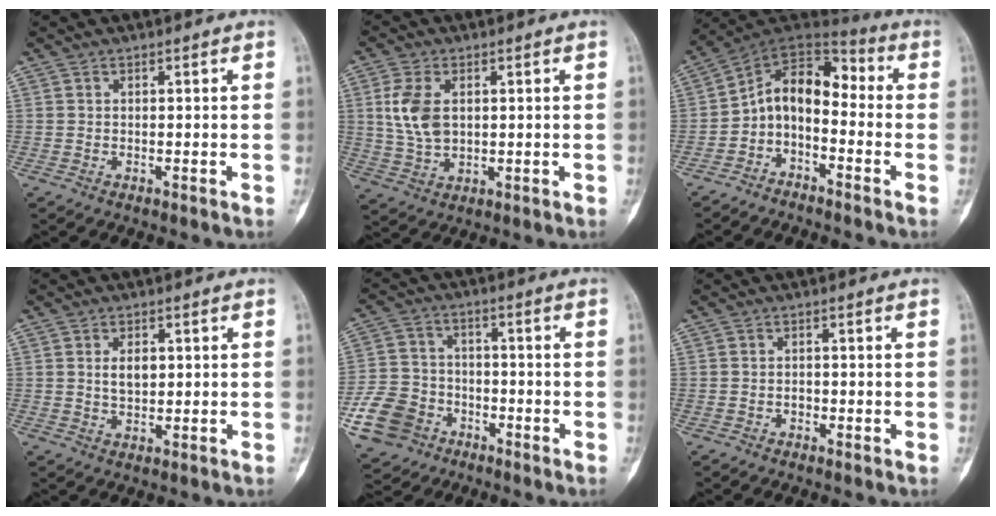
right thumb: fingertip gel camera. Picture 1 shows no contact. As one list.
[{"total": 8.2, "force": [1.6, 5.1, 6.2], "torque": [-0.127, -0.002, 0.040]}, {"total": 11.0, "force": [-2.8, 7.1, 7.9], "torque": [-0.105, 0.081, -0.064]}, {"total": 3.6, "force": [0.8, 2.2, 2.7], "torque": [-0.034, -0.005, 0.014]}, {"total": 12.4, "force": [-5.6, 9.9, 5.1], "torque": [-0.092, 0.028, -0.101]}, {"total": 1.2, "force": [-0.5, 1.0, 0.4], "torque": [-0.003, 0.005, -0.010]}]